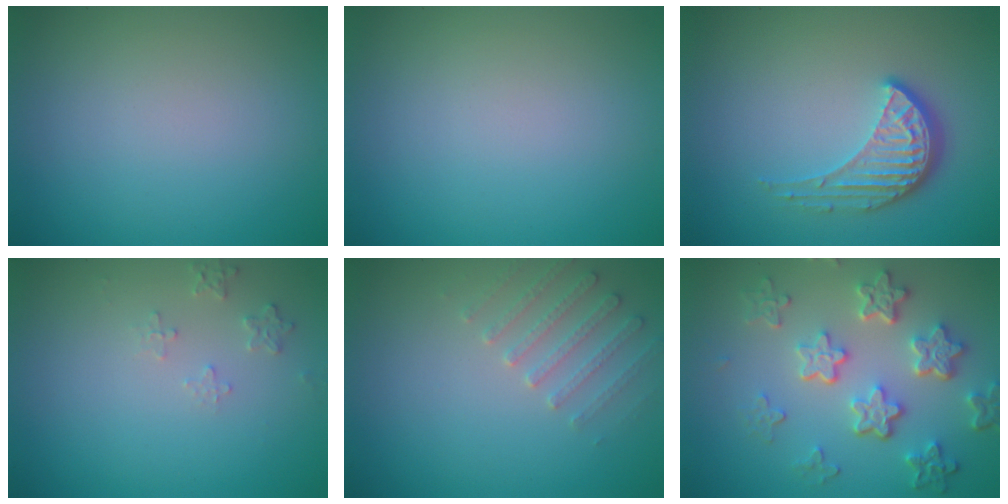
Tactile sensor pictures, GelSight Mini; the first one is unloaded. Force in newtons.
{"total": 0.0}
{"total": 4.0, "press": 3.0, "slide": 2.7}
{"total": 1.3, "press": 1.3, "slide": 0.2}
{"total": 2.3, "press": 2.2, "slide": 0.6}
{"total": 5.8, "press": 4.3, "slide": 3.8}